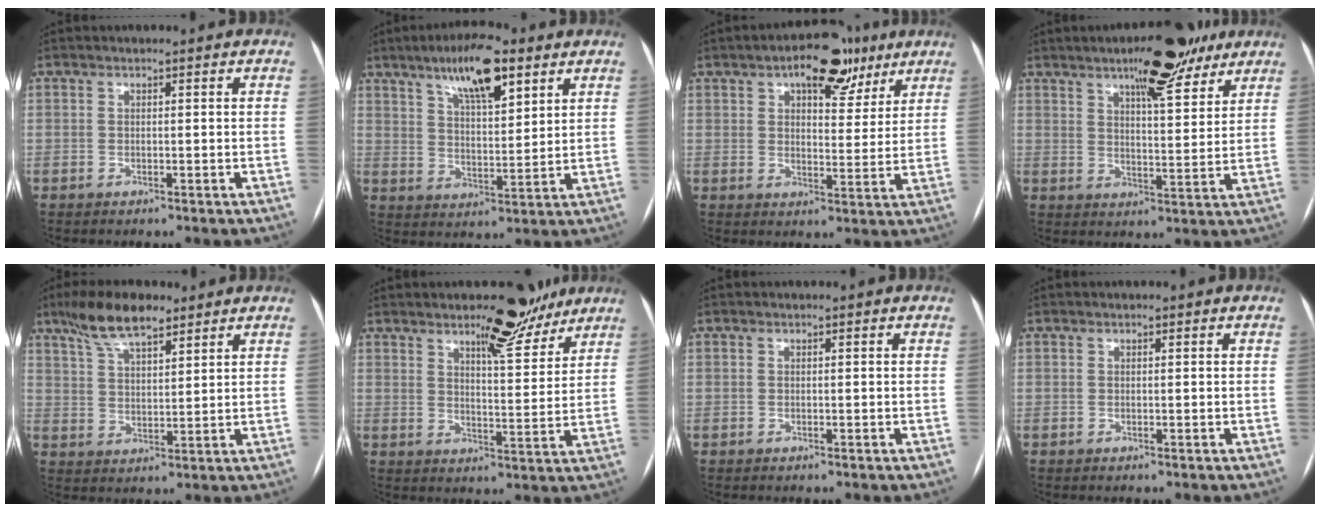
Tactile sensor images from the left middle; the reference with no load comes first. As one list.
[{"total": 11.1, "force": [6.8, 2.9, 8.2], "torque": [-0.141, 0.010, 0.115]}, {"total": 9.9, "force": [6.1, 4.5, 6.3], "torque": [-0.082, 0.019, 0.088]}, {"total": 11.2, "force": [7.6, 2.7, 7.7], "torque": [-0.110, 0.006, 0.112]}, {"total": 9.2, "force": [6.8, 2.7, 5.6], "torque": [-0.108, 0.016, 0.124]}, {"total": 8.6, "force": [6.7, 2.2, 4.9], "torque": [-0.067, -0.003, 0.101]}, {"total": 0.0}, {"total": 0.0}]